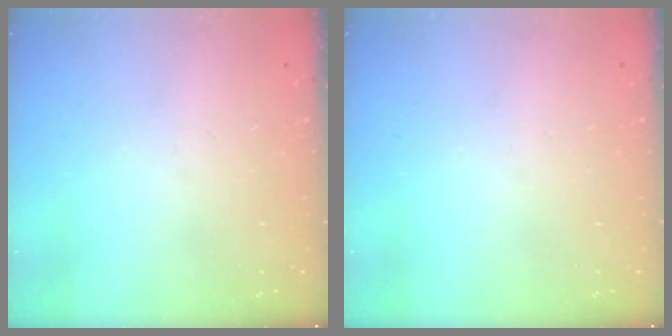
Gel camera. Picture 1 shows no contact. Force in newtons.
{"total": 0.0}